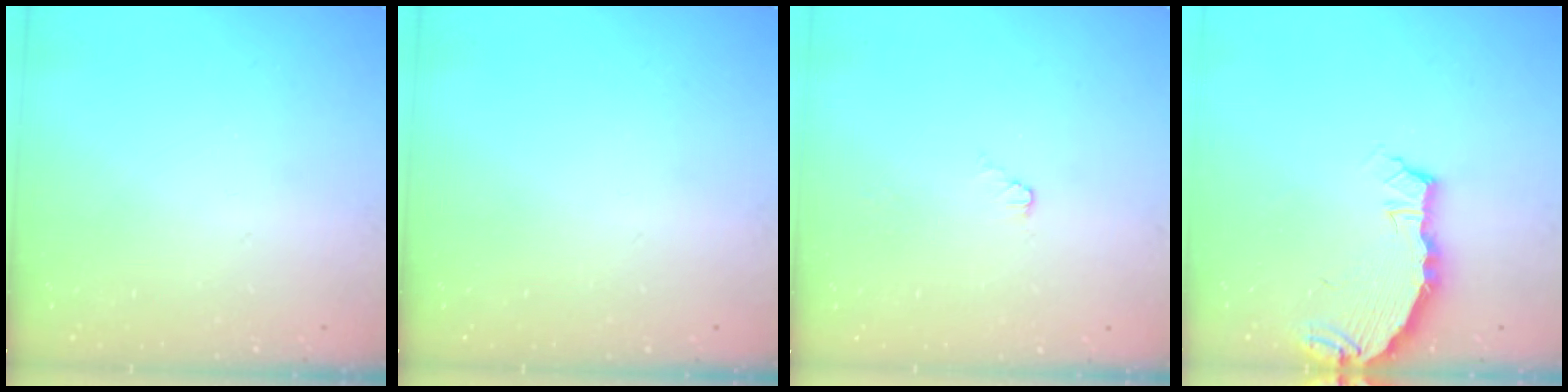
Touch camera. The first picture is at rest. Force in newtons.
{"total": 0.0}
{"total": 2.5, "press": 2.5, "slide": 0.3}
{"total": 4.4, "press": 4.4, "slide": 0.6}